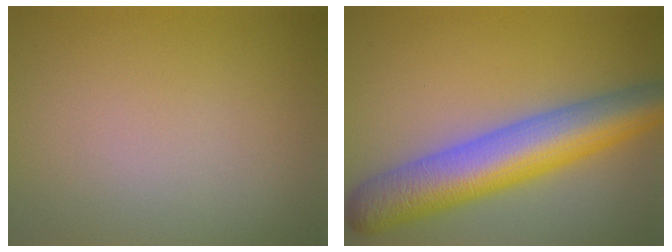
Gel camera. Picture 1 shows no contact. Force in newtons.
{"total": 9.3, "press": 9.3, "slide": 0.4}